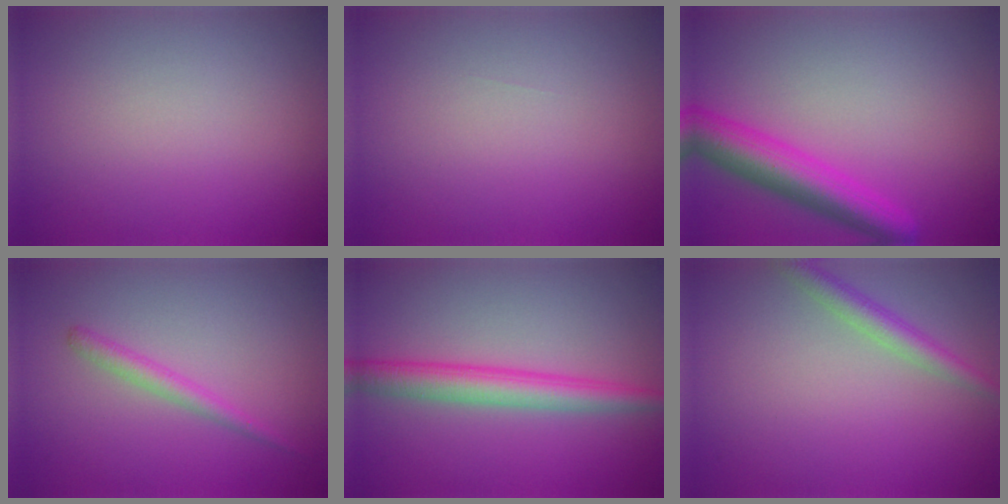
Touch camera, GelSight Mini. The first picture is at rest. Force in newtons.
{"total": 0.0}
{"total": 5.3, "press": 5.2, "slide": 0.2}
{"total": 1.5, "press": 1.5, "slide": 0.2}
{"total": 3.9, "press": 3.9, "slide": 0.1}
{"total": 2.5, "press": 2.5, "slide": 0.0}